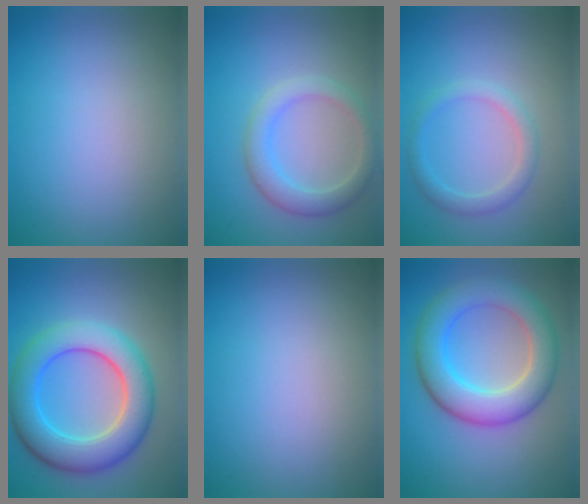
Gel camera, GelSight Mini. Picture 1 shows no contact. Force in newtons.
{"total": 3.2, "press": 3.2, "slide": 0.1}
{"total": 2.2, "press": 2.2, "slide": 0.2}
{"total": 8.0, "press": 8.0, "slide": 0.3}
{"total": 0.0}
{"total": 6.8, "press": 6.8, "slide": 0.2}